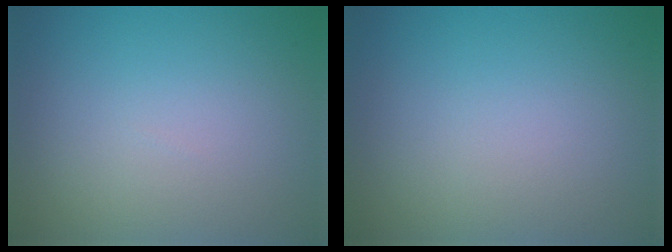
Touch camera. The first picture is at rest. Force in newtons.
{"total": 0.0}